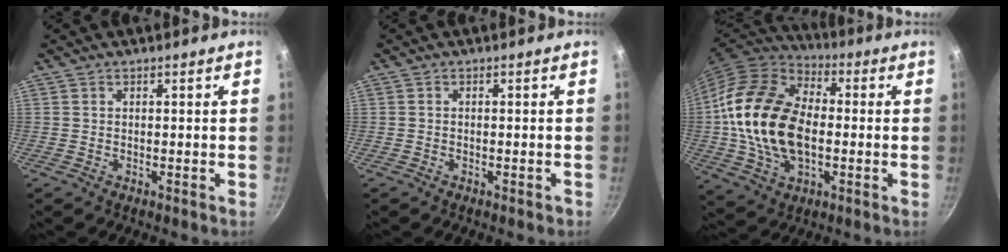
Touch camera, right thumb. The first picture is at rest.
{"total": 0.8, "force": [-0.6, 0.4, 0.5], "torque": [-0.008, 0.008, -0.005]}
{"total": 21.8, "force": [-0.7, 14.0, 16.8], "torque": [-0.297, 0.023, -0.019]}